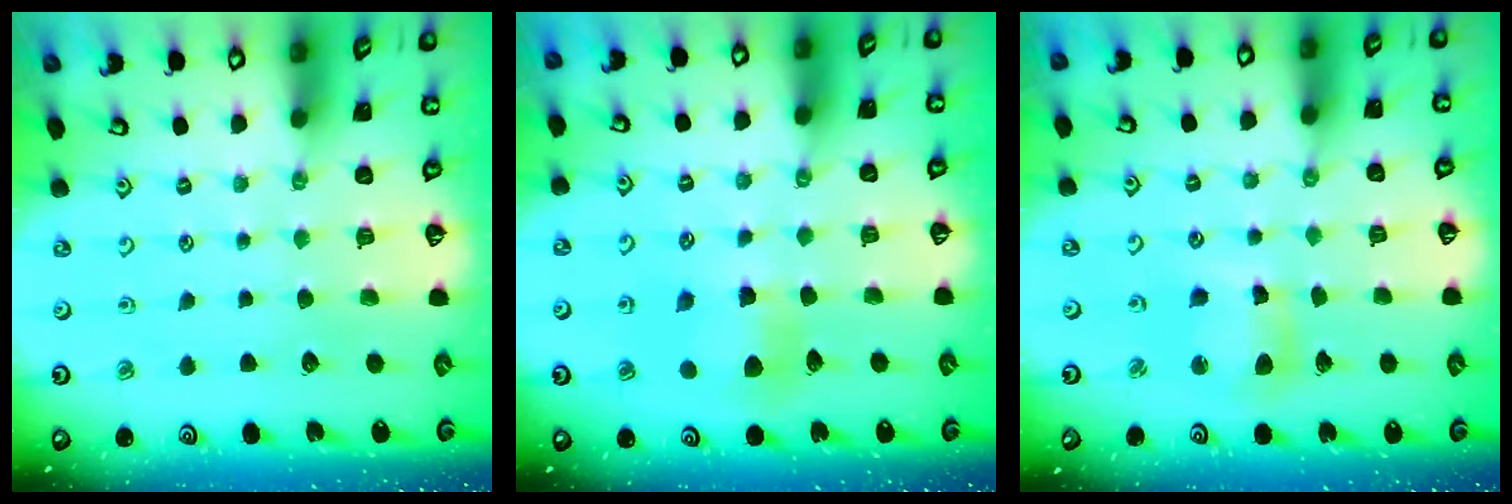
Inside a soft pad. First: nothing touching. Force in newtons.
{"total": 6.3, "press": 6.2, "slide": 0.6}
{"total": 8.5, "press": 8.3, "slide": 1.4}